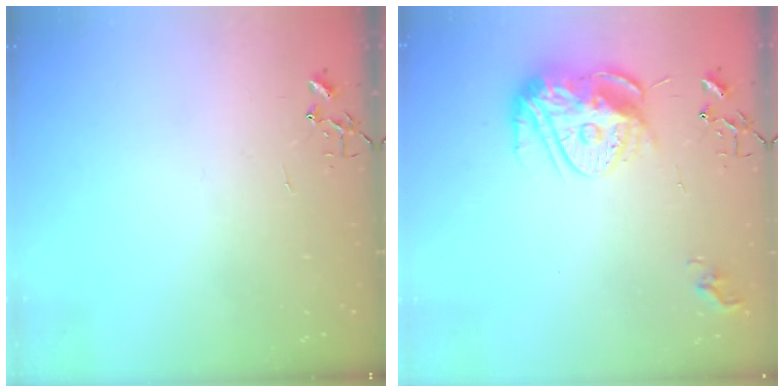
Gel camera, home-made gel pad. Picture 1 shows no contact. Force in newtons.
{"total": 14.8, "press": 14.7, "slide": 1.4}